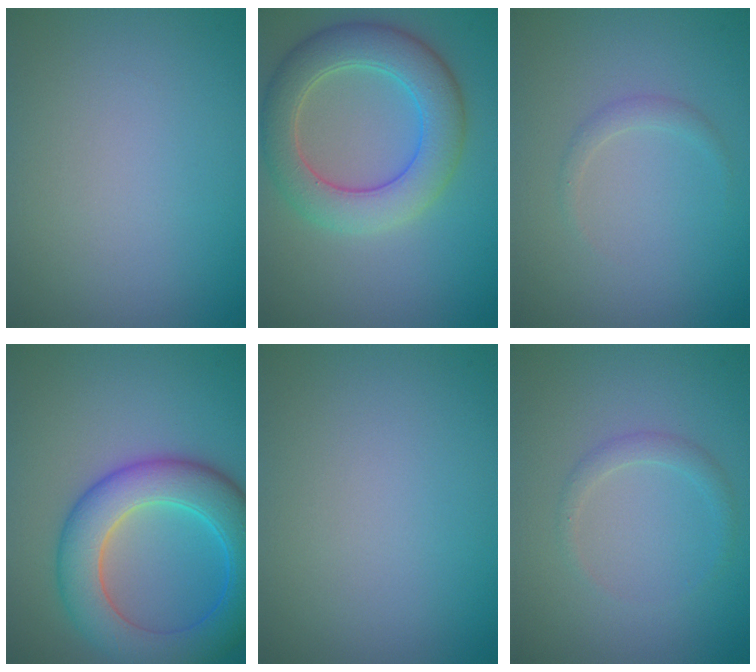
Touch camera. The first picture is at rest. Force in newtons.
{"total": 6.3, "press": 6.3, "slide": 0.4}
{"total": 1.0, "press": 1.0, "slide": 0.0}
{"total": 8.2, "press": 8.2, "slide": 0.3}
{"total": 0.0}
{"total": 1.2, "press": 1.2, "slide": 0.0}